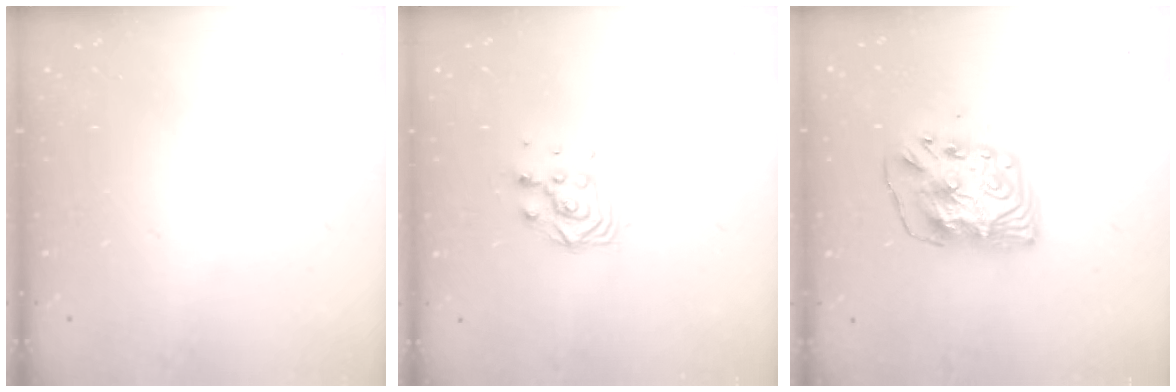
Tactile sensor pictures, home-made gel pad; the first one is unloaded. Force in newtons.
{"total": 6.6, "press": 6.6, "slide": 0.5}
{"total": 10.1, "press": 10.0, "slide": 1.2}